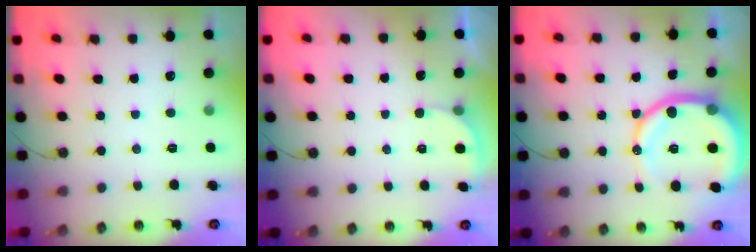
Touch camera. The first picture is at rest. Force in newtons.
{"total": 2.5, "press": 2.5, "slide": 0.3}
{"total": 16.8, "press": 16.6, "slide": 2.4}